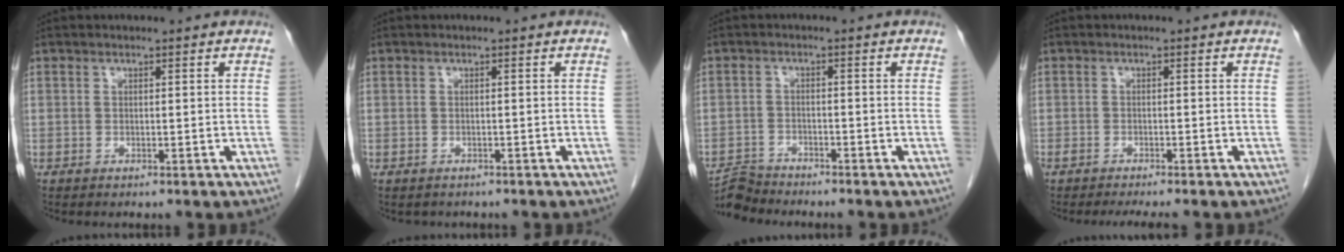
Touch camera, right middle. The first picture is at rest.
{"total": 1.2, "force": [-1.0, 0.6, 0.1], "torque": [-0.011, -0.001, -0.013]}
{"total": 3.7, "force": [-3.7, -0.1, -0.7], "torque": [0.015, -0.011, -0.067]}
{"total": 3.9, "force": [-3.4, 0.5, 1.9], "torque": [-0.026, -0.007, -0.050]}